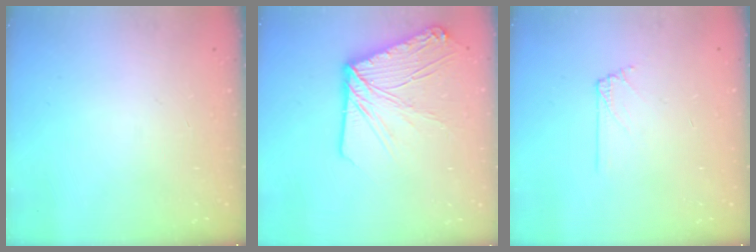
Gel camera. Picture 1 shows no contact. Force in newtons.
{"total": 14.5, "press": 14.5, "slide": 1.3}
{"total": 3.9, "press": 3.8, "slide": 0.6}